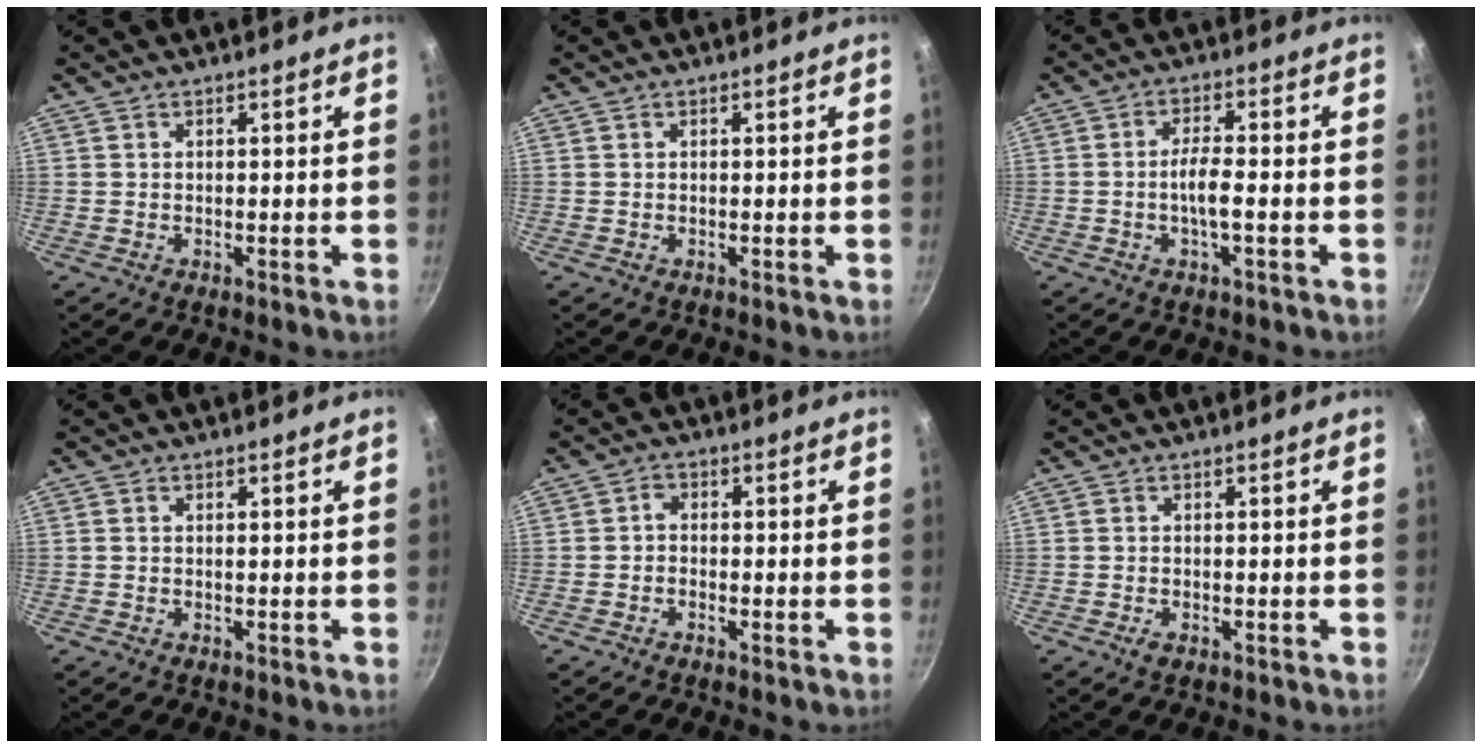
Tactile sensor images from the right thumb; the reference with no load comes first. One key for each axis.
{"total": 0.0}
{"total": 4.5, "fx": -1.3, "fy": 1.2, "fz": 4.2, "tx": -0.083, "ty": 0.018, "tz": -0.027}
{"total": 0.0}
{"total": 2.0, "fx": -0.7, "fy": 1.6, "fz": 1.1, "tx": -0.017, "ty": 0.012, "tz": -0.018}
{"total": 1.3, "fx": -0.6, "fy": 0.8, "fz": 0.8, "tx": -0.015, "ty": -0.001, "tz": -0.010}